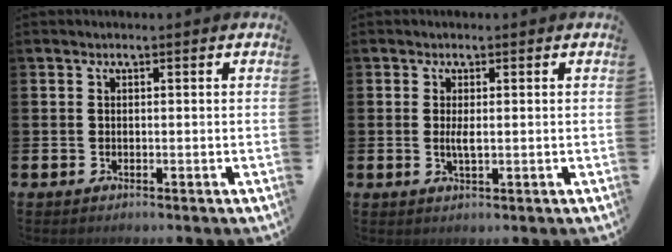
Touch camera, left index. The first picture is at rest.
{"total": 1.9, "force": [0.1, 0.5, 1.8], "torque": [-0.034, 0.000, 0.001]}